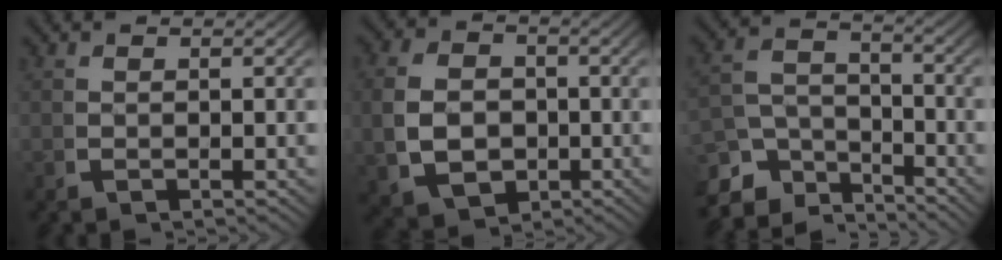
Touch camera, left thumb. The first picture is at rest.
{"total": 7.4, "force": [-0.8, 5.8, 4.6], "torque": [-0.095, -0.031, 0.004]}
{"total": 7.3, "force": [-3.6, 5.1, 3.9], "torque": [-0.061, -0.024, -0.058]}